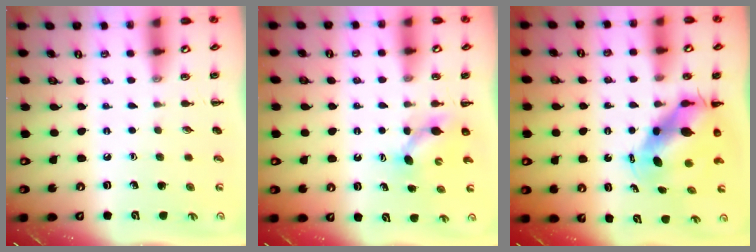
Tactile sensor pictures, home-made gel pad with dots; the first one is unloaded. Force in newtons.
{"total": 4.3, "press": 4.2, "slide": 0.9}
{"total": 6.8, "press": 6.6, "slide": 1.6}